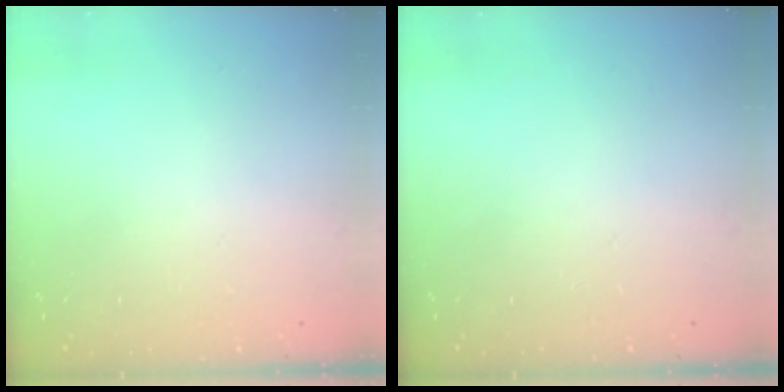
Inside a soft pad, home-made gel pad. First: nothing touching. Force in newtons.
{"total": 0.0}